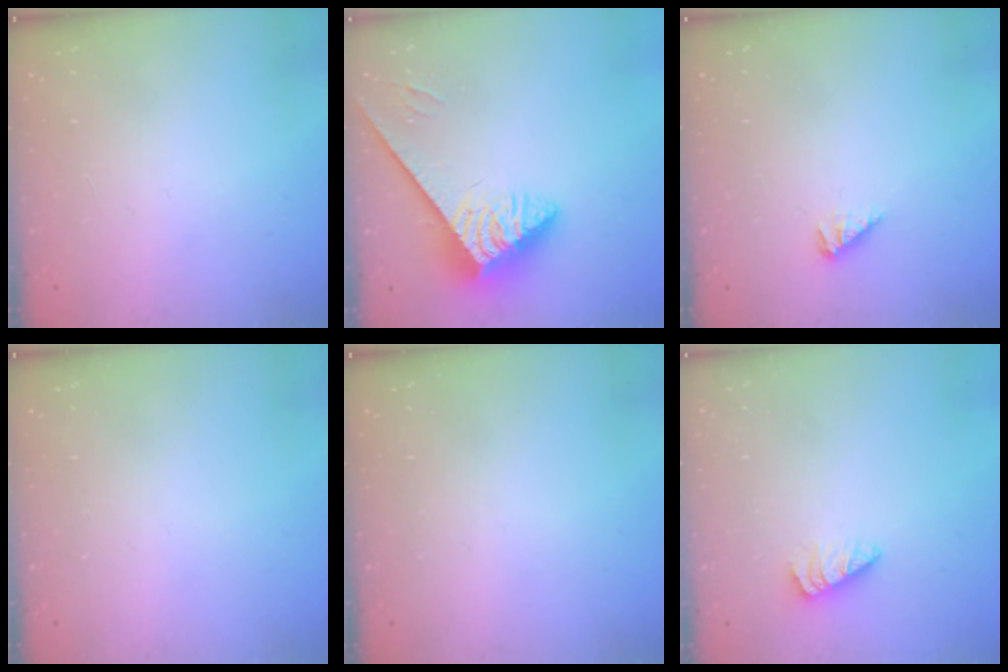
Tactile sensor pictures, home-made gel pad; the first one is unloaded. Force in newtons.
{"total": 3.8, "press": 3.8, "slide": 0.5}
{"total": 3.4, "press": 3.3, "slide": 0.5}
{"total": 0.0}
{"total": 0.0}
{"total": 1.3, "press": 1.3, "slide": 0.2}